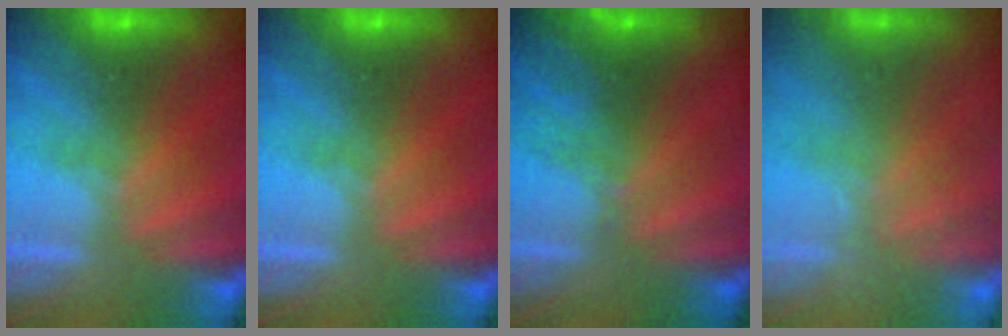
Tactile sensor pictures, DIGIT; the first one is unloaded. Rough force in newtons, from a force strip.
{"total": 0.0}
{"total": 2.8}
{"total": 2.0}